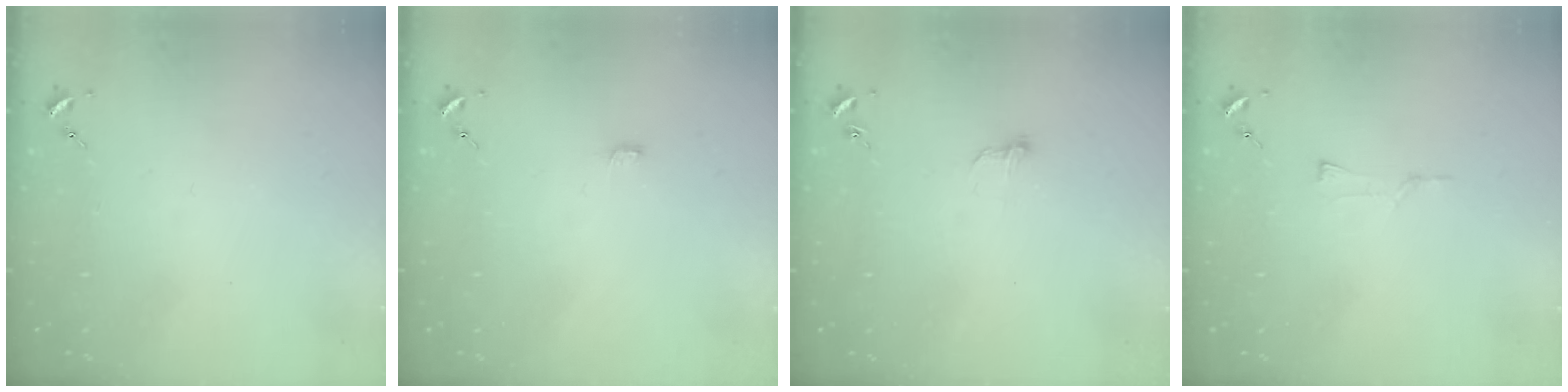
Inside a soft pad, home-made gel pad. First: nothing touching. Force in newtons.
{"total": 2.2, "press": 2.2, "slide": 0.2}
{"total": 5.3, "press": 5.2, "slide": 0.4}
{"total": 4.1, "press": 4.1, "slide": 0.4}